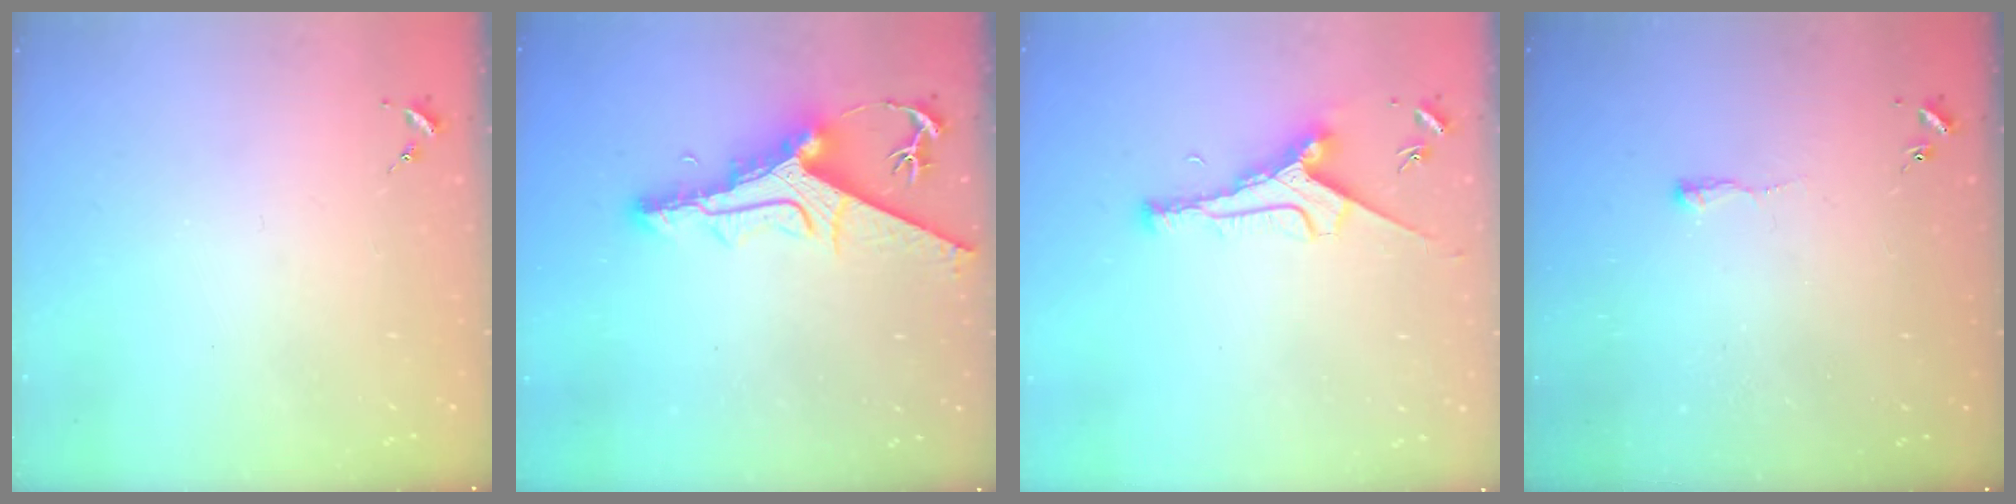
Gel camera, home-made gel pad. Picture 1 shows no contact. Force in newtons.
{"total": 13.0, "press": 12.8, "slide": 1.8}
{"total": 9.0, "press": 9.0, "slide": 0.6}
{"total": 2.8, "press": 2.7, "slide": 0.6}